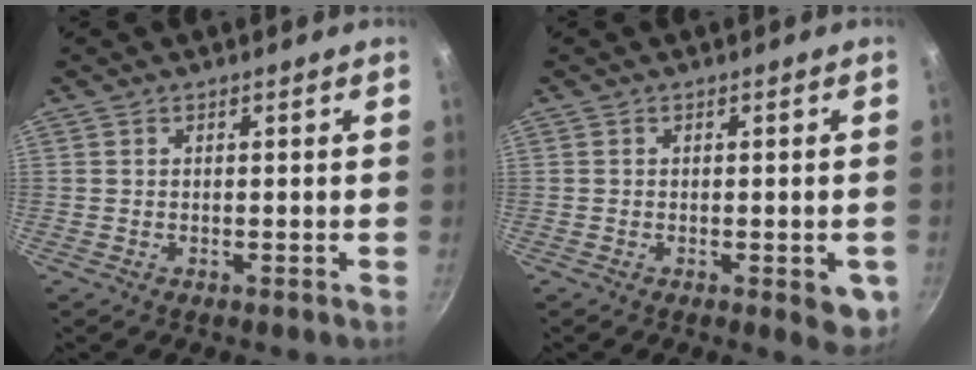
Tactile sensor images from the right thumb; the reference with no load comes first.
{"total": 4.8, "force": [-1.4, 2.1, 4.1], "torque": [-0.037, -0.002, -0.017]}